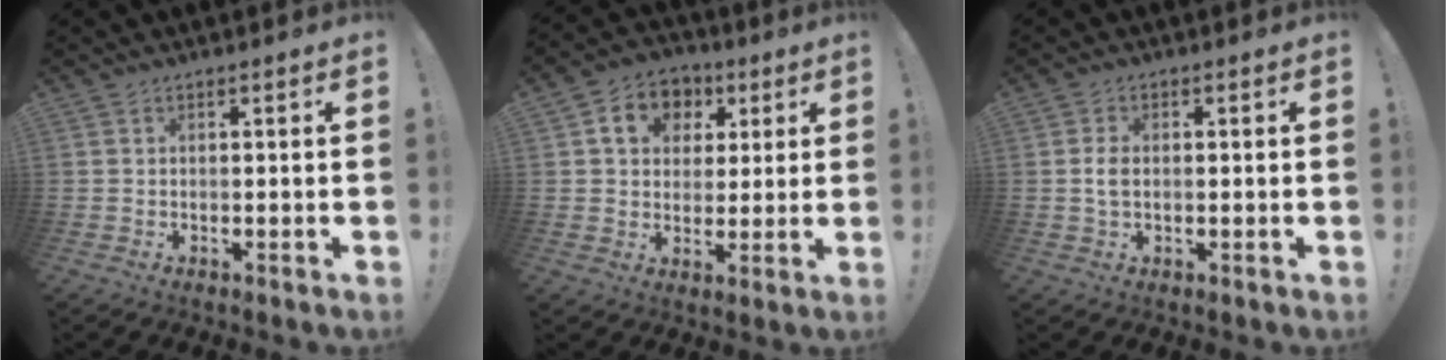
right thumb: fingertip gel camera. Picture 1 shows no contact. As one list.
[{"total": 11.5, "force": [4.2, 9.4, 5.2], "torque": [-0.066, -0.007, 0.081]}, {"total": 2.9, "force": [-0.2, 1.8, 2.2], "torque": [-0.043, 0.001, -0.005]}]